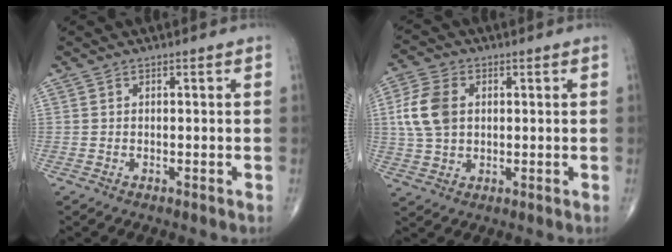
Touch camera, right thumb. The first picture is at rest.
{"total": 9.1, "force": [1.4, 6.3, 6.4], "torque": [-0.130, 0.005, 0.030]}